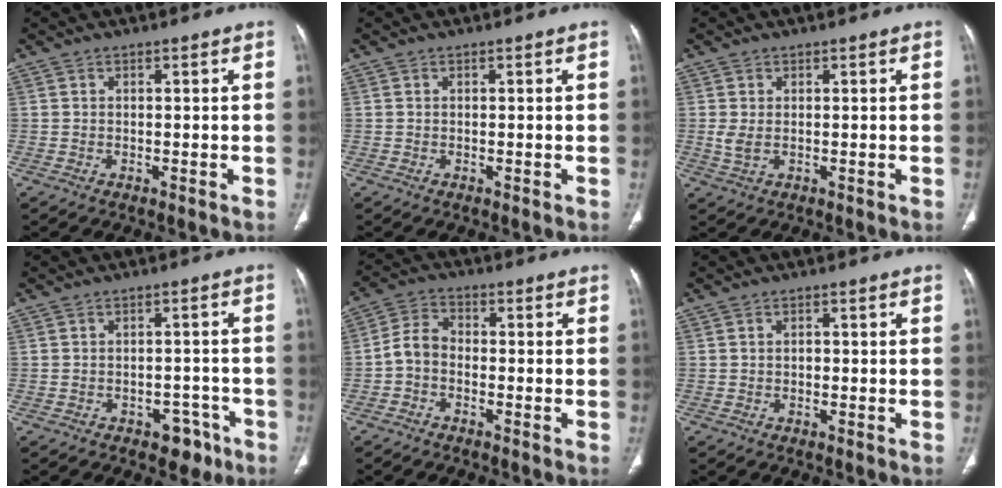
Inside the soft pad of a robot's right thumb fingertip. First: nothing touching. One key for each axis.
{"total": 0.0}
{"total": 2.2, "fx": 0.1, "fy": 1.3, "fz": 1.8, "tx": -0.046, "ty": -0.005, "tz": 0.007}
{"total": 5.0, "fx": -3.1, "fy": 3.3, "fz": 2.1, "tx": -0.001, "ty": 0.029, "tz": -0.036}
{"total": 5.0, "fx": -1.6, "fy": 3.4, "fz": 3.2, "tx": -0.055, "ty": 0.021, "tz": -0.043}
{"total": 1.0, "fx": -0.1, "fy": 0.8, "fz": 0.7, "tx": -0.008, "ty": 0.002, "tz": -0.003}